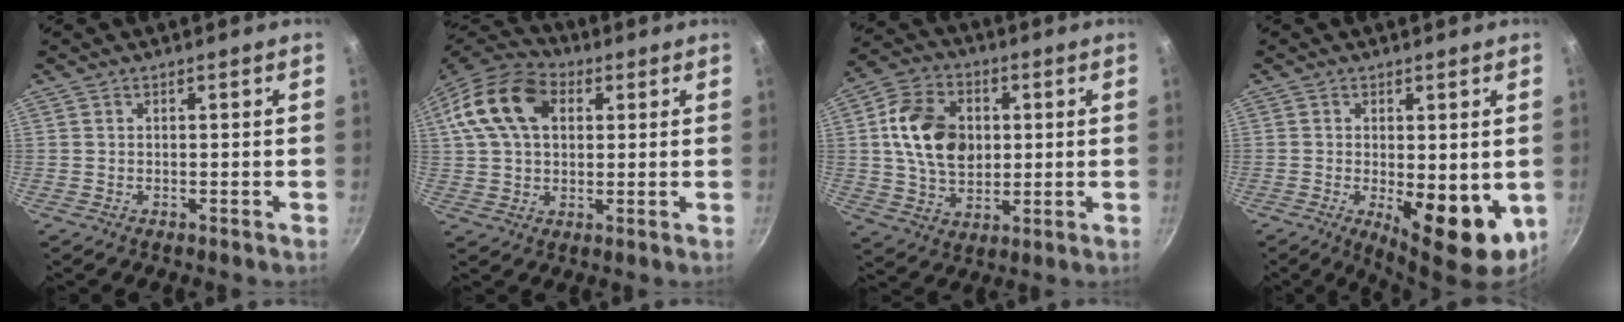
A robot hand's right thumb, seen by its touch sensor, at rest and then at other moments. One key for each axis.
{"total": 15.4, "fx": 4.3, "fy": 10.3, "fz": 10.5, "tx": -0.184, "ty": 0.019, "tz": 0.063}
{"total": 14.5, "fx": 2.0, "fy": 10.5, "fz": 9.8, "tx": -0.152, "ty": 0.003, "tz": 0.031}
{"total": 12.2, "fx": -2.2, "fy": 5.0, "fz": 10.9, "tx": -0.129, "ty": -0.010, "tz": -0.015}